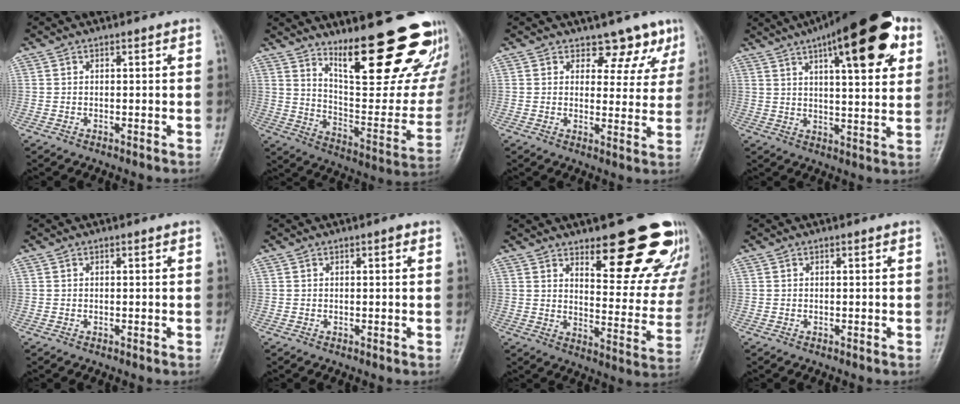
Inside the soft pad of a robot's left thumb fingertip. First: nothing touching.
{"total": 26.6, "force": [18.1, 7.7, 17.9], "torque": [-0.200, -0.124, 0.264]}
{"total": 6.8, "force": [5.2, 4.0, 1.6], "torque": [0.017, -0.035, 0.053]}
{"total": 21.4, "force": [10.4, 6.6, 17.5], "torque": [-0.233, -0.012, 0.146]}
{"total": 0.0}
{"total": 0.7, "force": [0.3, 0.2, 0.6], "torque": [-0.009, 0.001, 0.001]}
{"total": 19.9, "force": [13.5, 6.6, 13.0], "torque": [-0.113, -0.091, 0.179]}
{"total": 0.0}